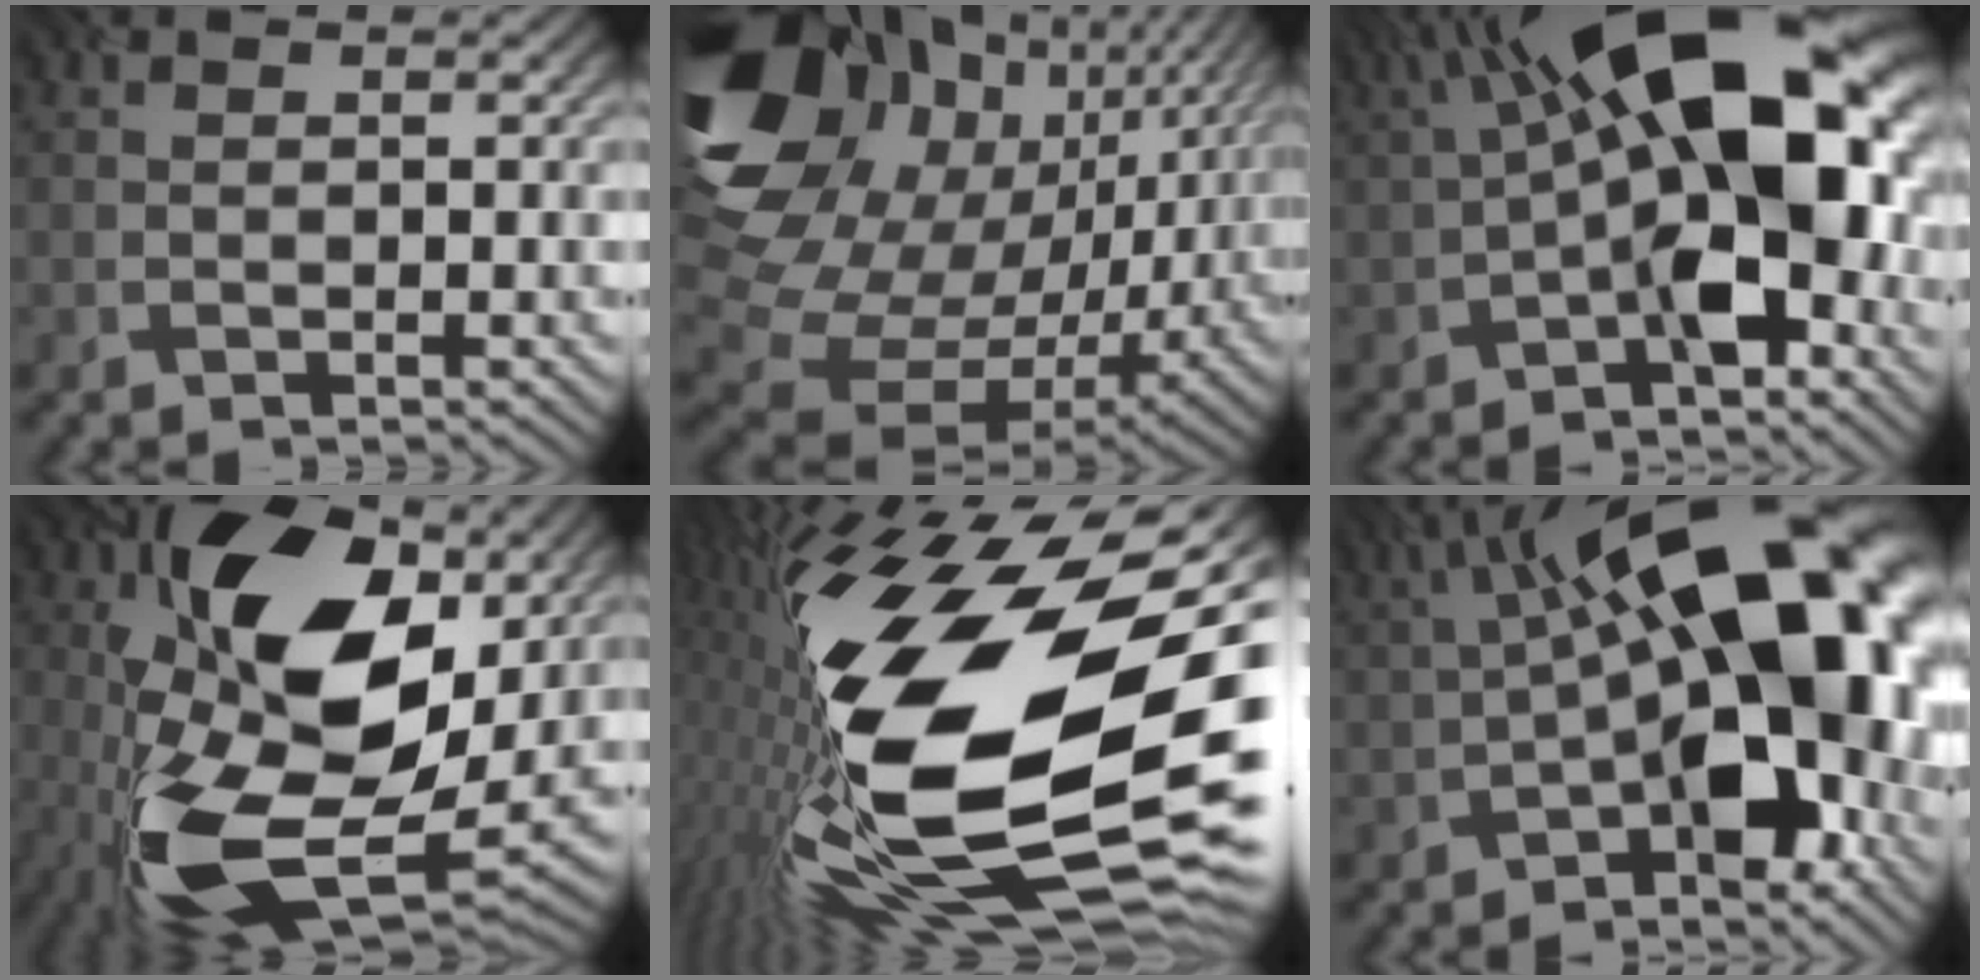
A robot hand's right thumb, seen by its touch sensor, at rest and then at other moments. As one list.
[{"total": 20.2, "force": [6.3, 15.0, 11.9], "torque": [-0.274, -0.004, 0.147]}, {"total": 18.0, "force": [-0.5, 8.3, 16.0], "torque": [-0.242, 0.026, -0.016]}, {"total": 19.6, "force": [0.2, 10.6, 16.5], "torque": [-0.322, -0.007, -0.010]}, {"total": 23.0, "force": [-0.6, 10.8, 20.3], "torque": [-0.412, -0.046, -0.029]}, {"total": 18.9, "force": [-1.4, 9.1, 16.5], "torque": [-0.238, 0.016, -0.018]}]